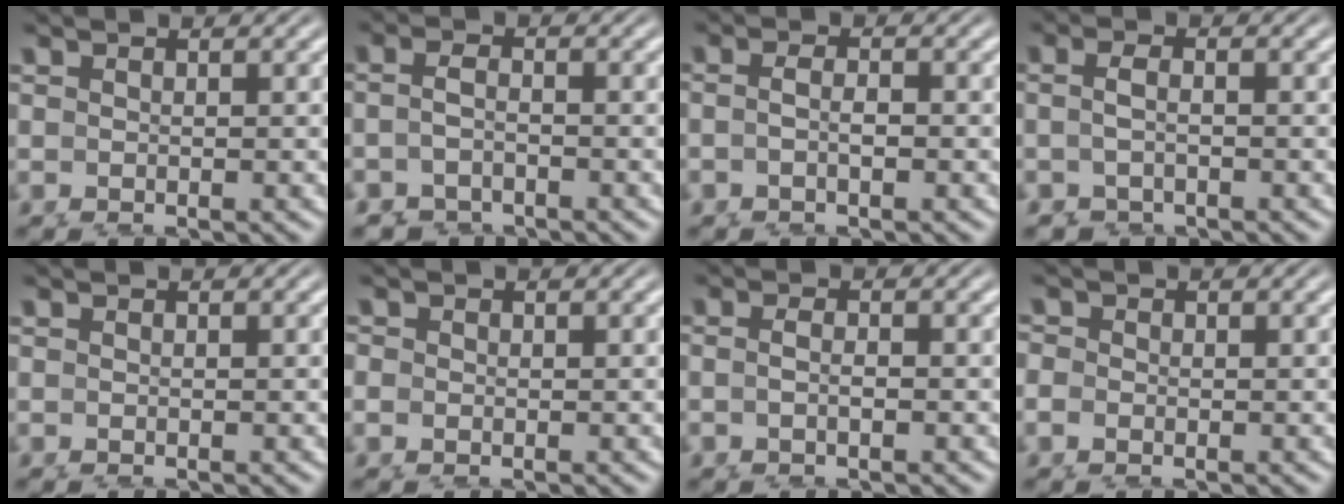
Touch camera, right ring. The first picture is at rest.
{"total": 2.7, "force": [-1.4, 2.2, 0.9], "torque": [-0.020, -0.006, -0.026]}
{"total": 2.8, "force": [-0.6, 1.4, 2.3], "torque": [-0.040, -0.008, -0.008]}
{"total": 2.0, "force": [-0.7, 1.4, 1.3], "torque": [-0.029, -0.002, -0.017]}
{"total": 0.0}
{"total": 1.2, "force": [0.2, 1.1, 0.2], "torque": [-0.002, 0.003, -0.002]}
{"total": 2.1, "force": [-0.4, 0.8, 1.9], "torque": [-0.034, -0.002, -0.007]}
{"total": 1.4, "force": [0.1, 1.4, 0.3], "torque": [-0.003, 0.001, -0.005]}